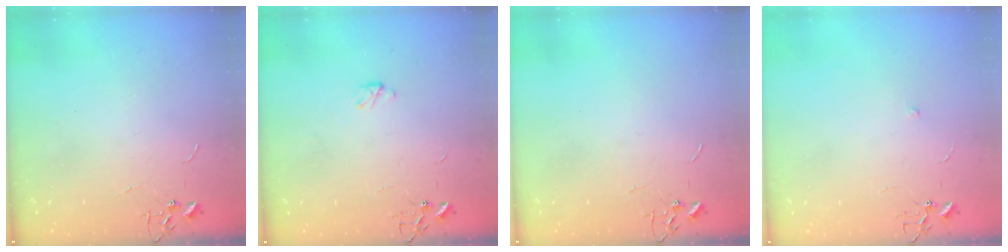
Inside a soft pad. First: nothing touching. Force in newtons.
{"total": 3.2, "press": 3.2, "slide": 0.3}
{"total": 0.0}
{"total": 4.3, "press": 4.2, "slide": 1.3}